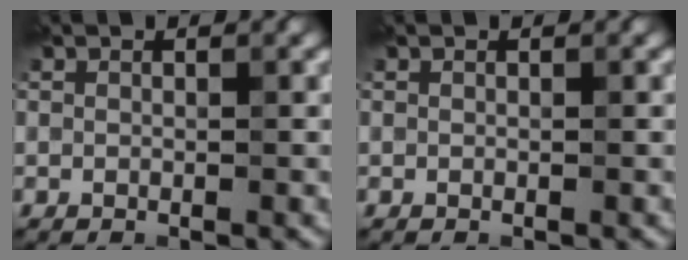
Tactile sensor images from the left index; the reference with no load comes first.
{"total": 0.0}